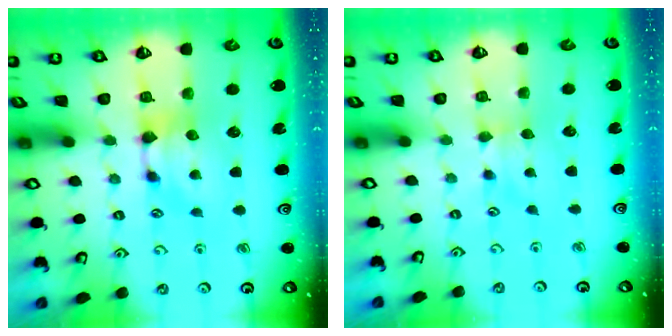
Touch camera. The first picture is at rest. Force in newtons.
{"total": 2.1, "press": 2.1, "slide": 0.5}